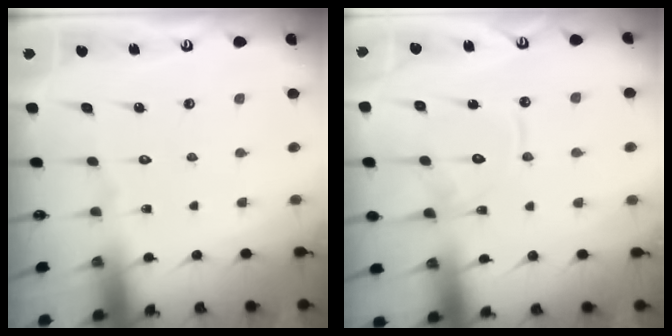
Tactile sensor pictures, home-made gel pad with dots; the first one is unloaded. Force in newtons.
{"total": 12.2, "press": 12.2, "slide": 1.1}